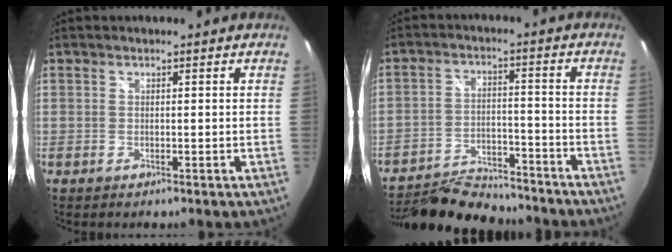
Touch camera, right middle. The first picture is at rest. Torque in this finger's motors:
{"motor_torque": [0.52, -0.75, 0.01, -0.01]}